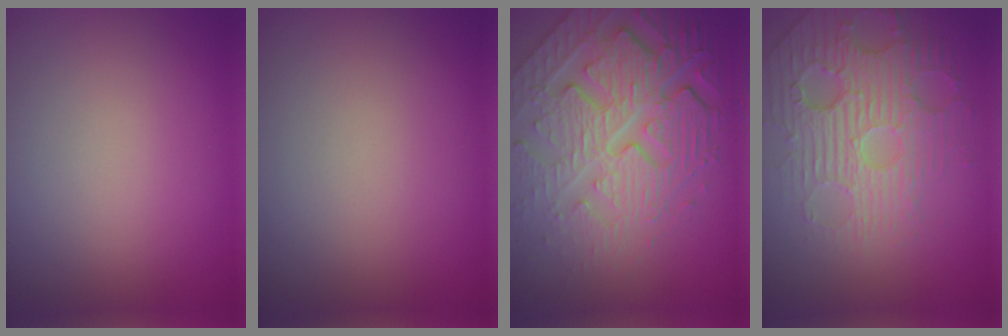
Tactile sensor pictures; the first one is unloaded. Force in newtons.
{"total": 0.0}
{"total": 8.2, "press": 5.8, "slide": 5.7}
{"total": 4.8, "press": 4.3, "slide": 2.2}